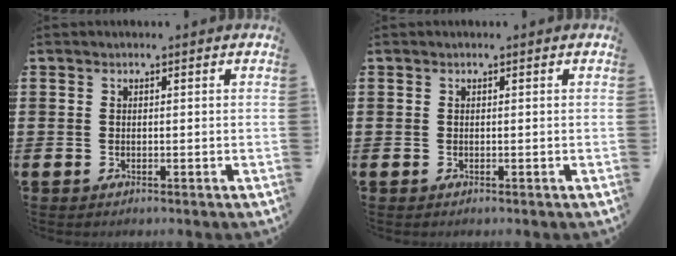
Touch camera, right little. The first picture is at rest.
{"total": 0.0}